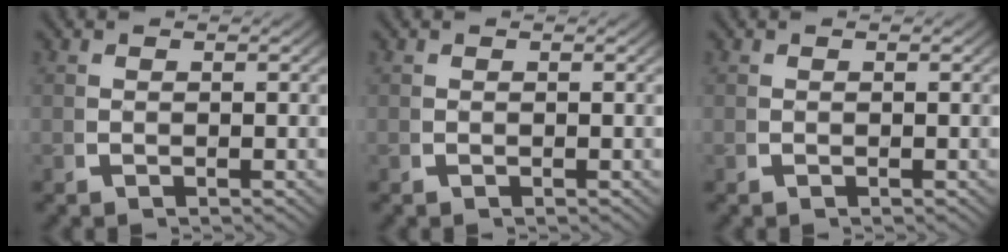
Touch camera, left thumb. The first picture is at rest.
{"total": 0.0}
{"total": 0.0}